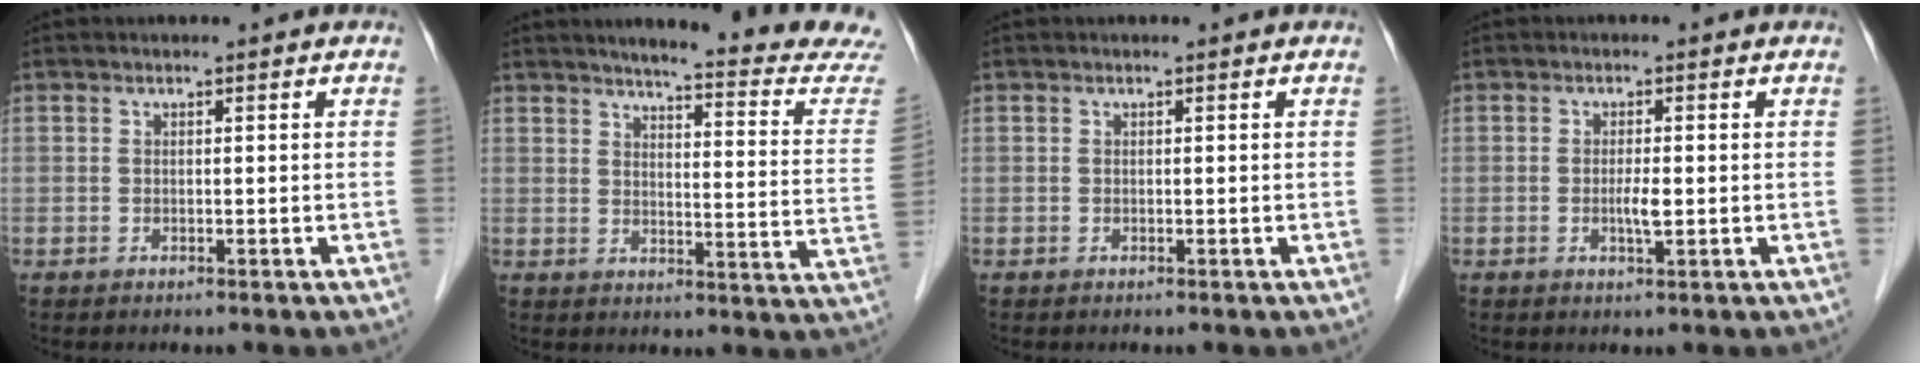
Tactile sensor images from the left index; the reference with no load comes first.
{"total": 18.0, "force": [16.9, -0.6, 6.3], "torque": [-0.076, -0.094, 0.184]}
{"total": 0.0}
{"total": 2.2, "force": [-0.3, 0.3, 2.1], "torque": [-0.041, -0.002, -0.005]}